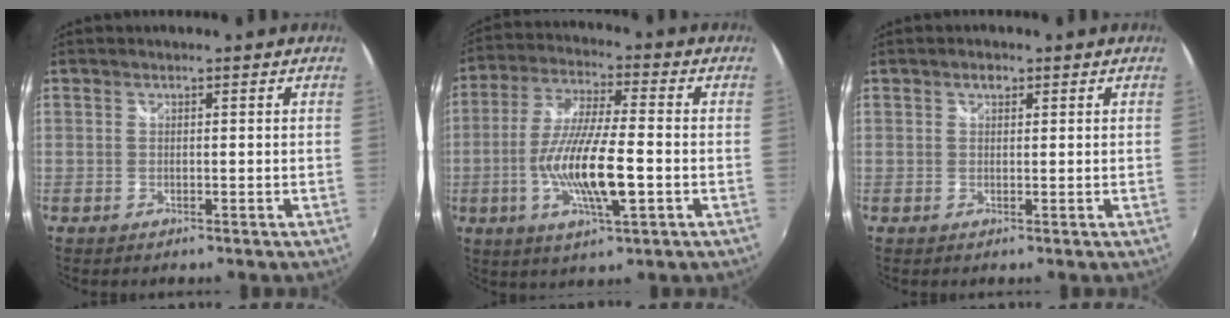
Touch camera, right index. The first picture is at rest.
{"total": 13.8, "force": [-3.3, 2.5, 13.1], "torque": [-0.260, -0.011, -0.061]}
{"total": 1.3, "force": [0.7, 0.9, 0.7], "torque": [-0.009, 0.005, 0.010]}